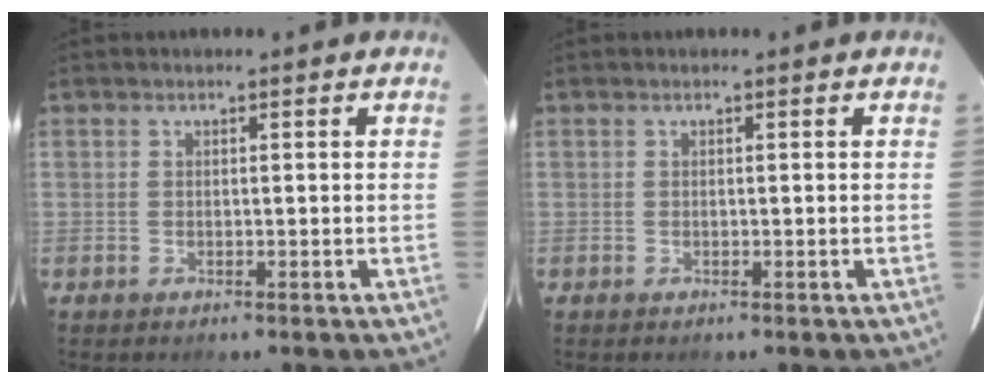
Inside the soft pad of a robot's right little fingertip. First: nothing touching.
{"total": 0.0}